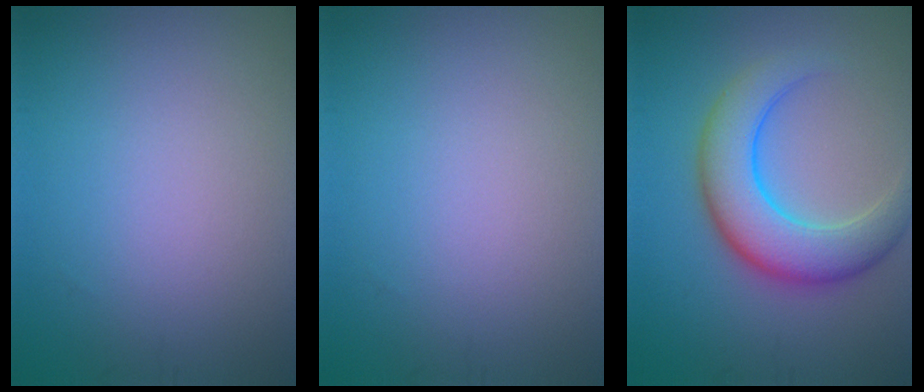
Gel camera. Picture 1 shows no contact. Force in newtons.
{"total": 0.0}
{"total": 6.9, "press": 6.9, "slide": 0.2}